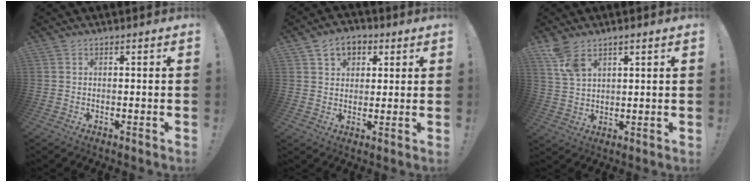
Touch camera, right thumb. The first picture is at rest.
{"total": 7.3, "force": [3.4, 5.6, 3.3], "torque": [-0.047, -0.008, 0.063]}
{"total": 7.0, "force": [4.4, 3.2, 4.3], "torque": [-0.081, -0.021, 0.083]}